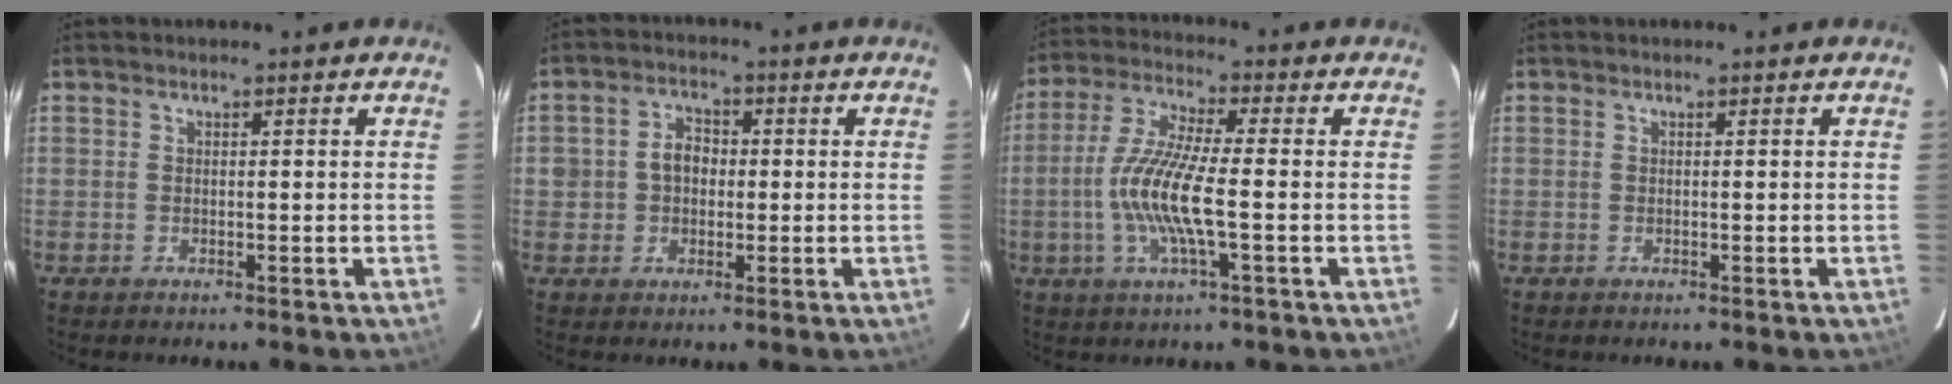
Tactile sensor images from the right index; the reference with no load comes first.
{"total": 5.0, "force": [-0.1, 4.3, 2.5], "torque": [-0.048, 0.016, 0.001]}
{"total": 11.4, "force": [-2.1, 1.3, 11.1], "torque": [-0.229, -0.002, -0.043]}
{"total": 0.0}